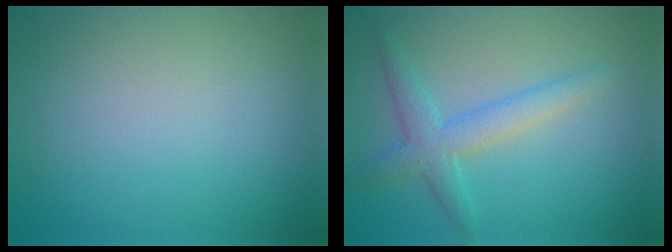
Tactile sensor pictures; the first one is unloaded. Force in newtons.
{"total": 3.1, "press": 3.1, "slide": 0.1}